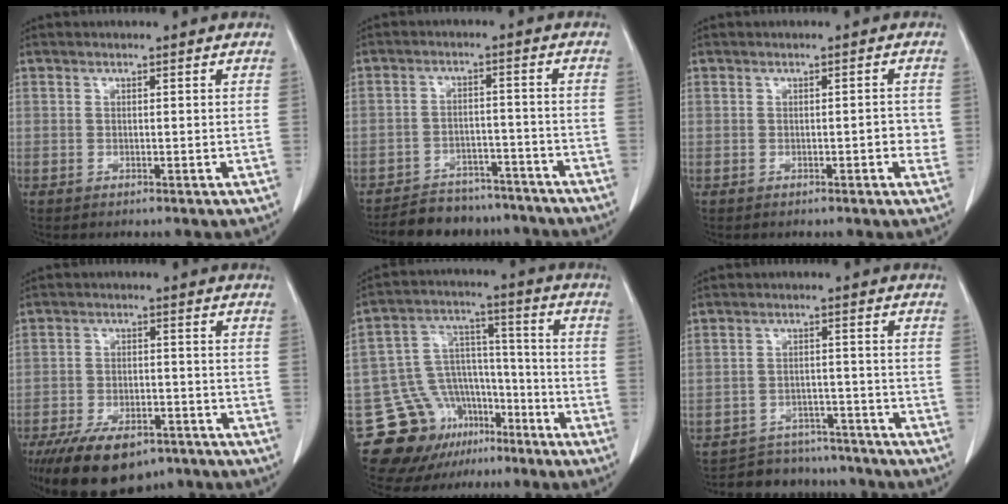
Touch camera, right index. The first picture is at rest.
{"total": 11.8, "force": [-10.6, 4.8, 2.0], "torque": [-0.020, 0.014, -0.142]}
{"total": 2.1, "force": [-0.4, 0.9, 1.9], "torque": [-0.021, 0.002, -0.004]}
{"total": 13.7, "force": [-9.7, 6.1, 7.6], "torque": [-0.134, -0.009, -0.151]}
{"total": 15.3, "force": [-10.0, 10.6, 4.5], "torque": [-0.078, 0.079, -0.154]}
{"total": 10.2, "force": [-9.4, 3.9, 0.2], "torque": [0.007, 0.022, -0.126]}